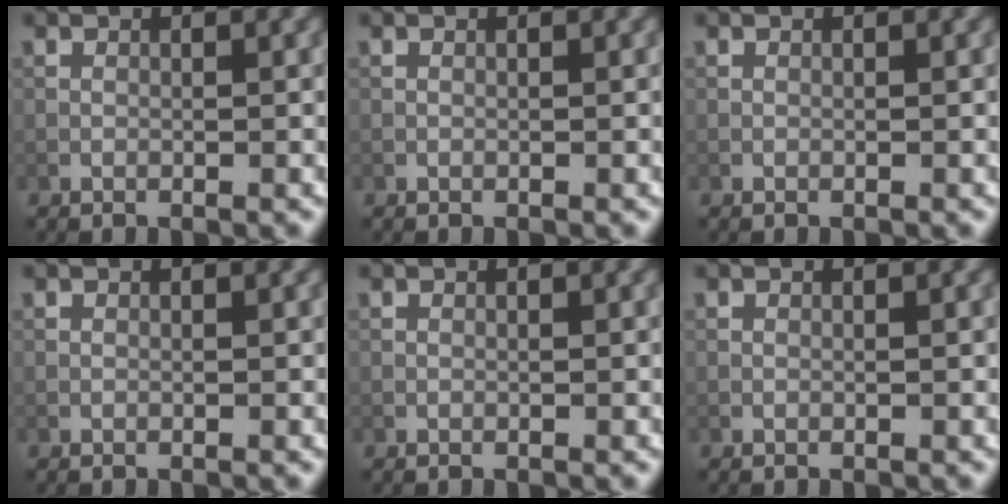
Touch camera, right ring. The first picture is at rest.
{"total": 0.0}
{"total": 0.0}
{"total": 0.0}
{"total": 0.0}
{"total": 0.0}